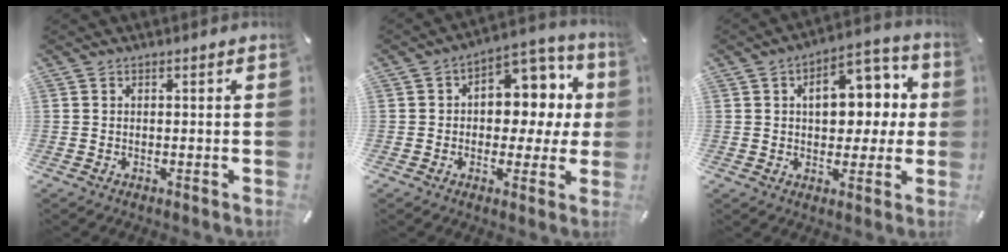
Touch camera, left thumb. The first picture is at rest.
{"total": 10.5, "force": [1.6, 7.8, 6.8], "torque": [-0.080, -0.017, 0.028]}
{"total": 13.6, "force": [2.6, 9.1, 9.8], "torque": [-0.114, -0.008, 0.040]}